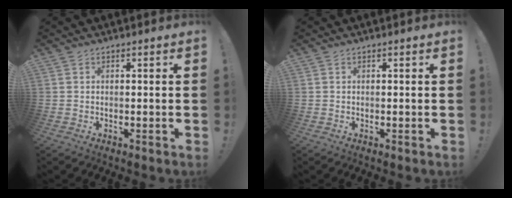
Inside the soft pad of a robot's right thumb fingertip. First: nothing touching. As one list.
[{"total": 0.0}]